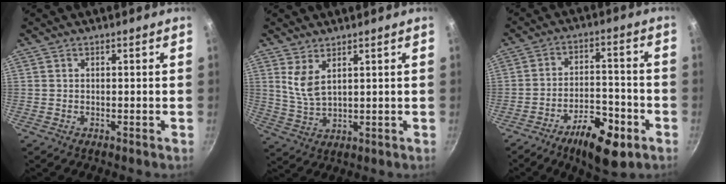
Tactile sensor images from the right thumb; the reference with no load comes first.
{"total": 5.2, "force": [2.6, 2.2, 3.8], "torque": [-0.071, -0.031, 0.059]}
{"total": 12.5, "force": [-6.8, 5.0, 9.2], "torque": [-0.132, 0.041, -0.106]}